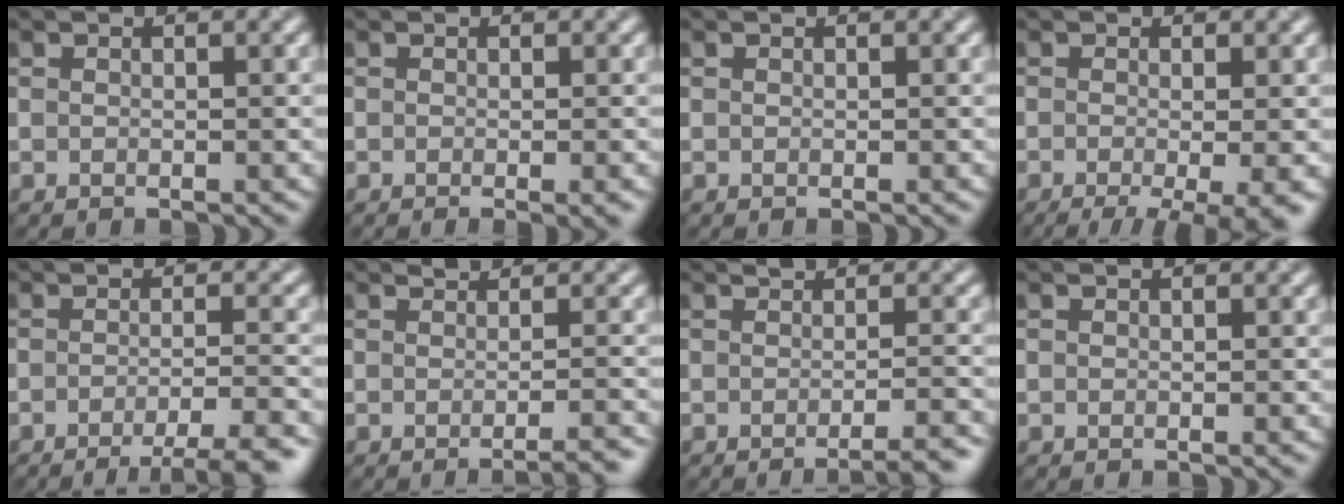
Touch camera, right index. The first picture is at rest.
{"total": 1.7, "force": [-0.4, 0.4, 1.5], "torque": [-0.014, -0.008, -0.006]}
{"total": 0.0}
{"total": 7.3, "force": [-2.8, 2.3, 6.4], "torque": [-0.070, -0.008, -0.036]}
{"total": 5.3, "force": [-3.3, 1.0, 4.0], "torque": [-0.047, 0.002, -0.048]}
{"total": 3.4, "force": [-0.8, 1.2, 3.1], "torque": [-0.009, 0.005, -0.011]}
{"total": 3.9, "force": [-1.4, 1.1, 3.5], "torque": [-0.021, -0.002, -0.018]}
{"total": 0.0}